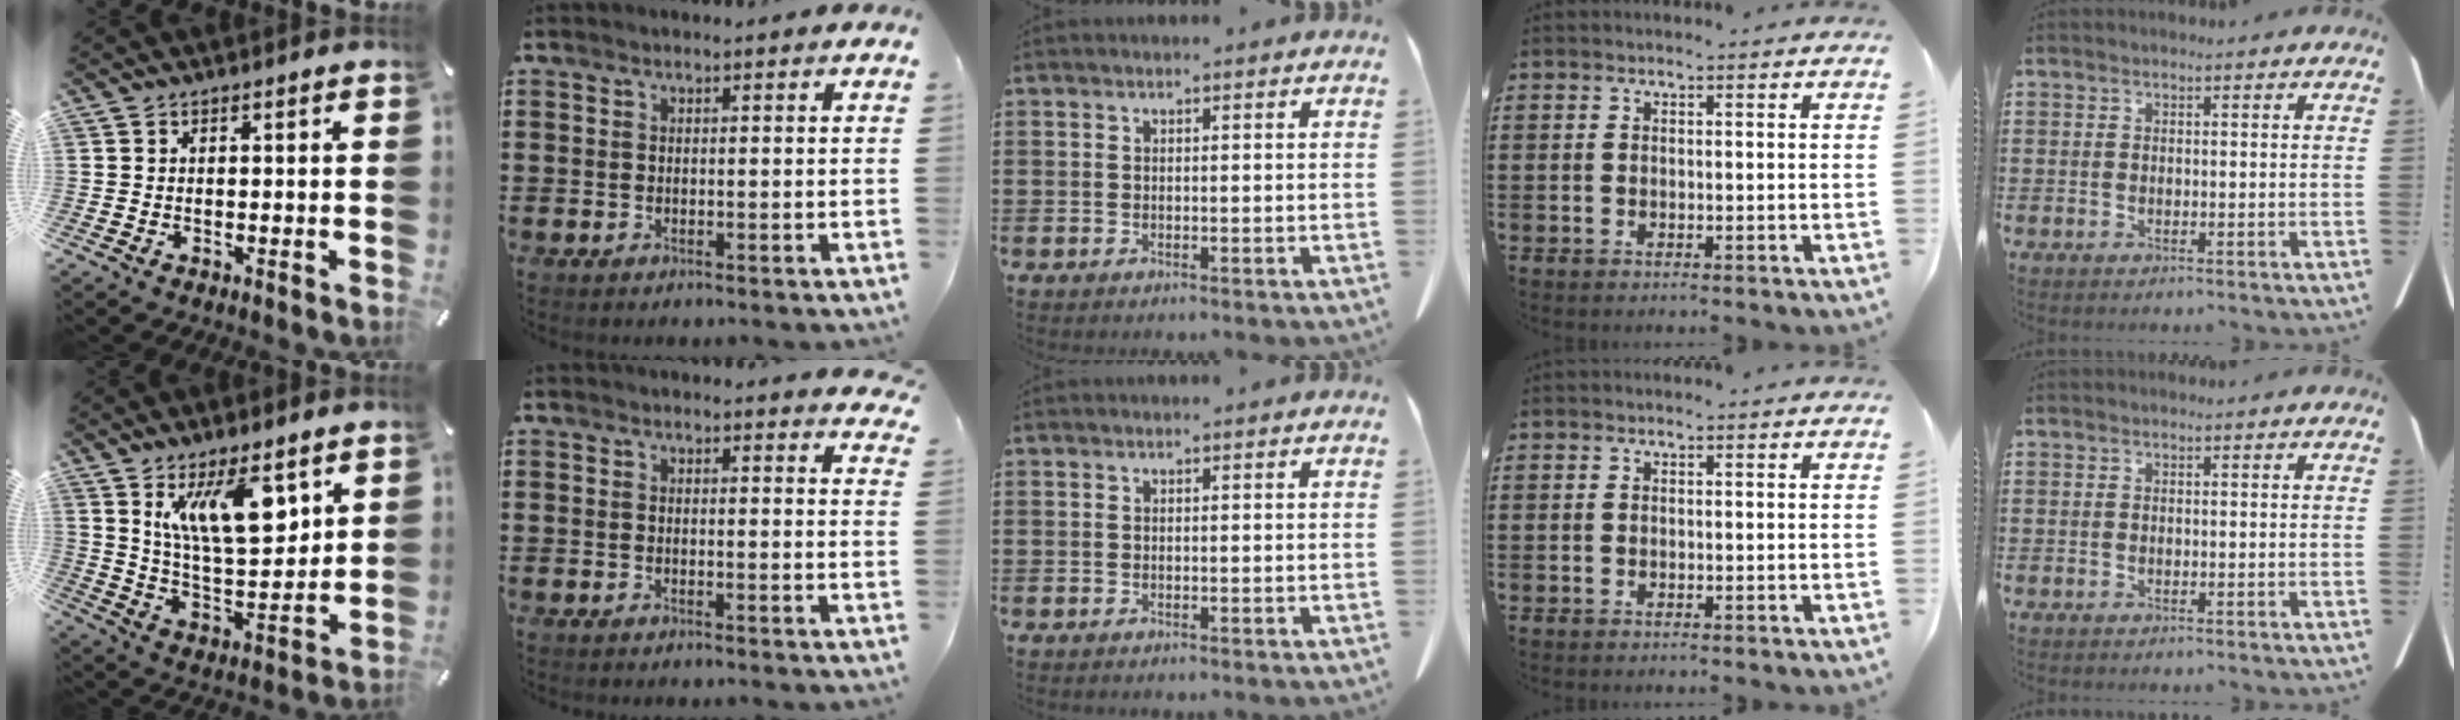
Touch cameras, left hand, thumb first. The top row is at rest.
{"thumb": {"total": 16.1, "force": [8.6, 6.9, 11.7], "torque": [-0.210, -0.031, 0.147]}, "index": {"total": 1.8, "force": [1.8, 0.1, 0.3], "torque": [-0.003, -0.005, 0.034]}}